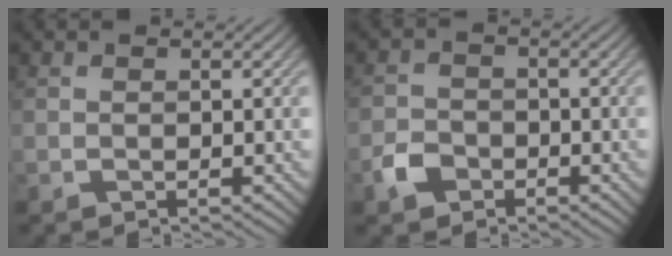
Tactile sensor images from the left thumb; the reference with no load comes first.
{"total": 3.2, "force": [-1.9, 2.3, 1.1], "torque": [-0.027, -0.003, -0.045]}